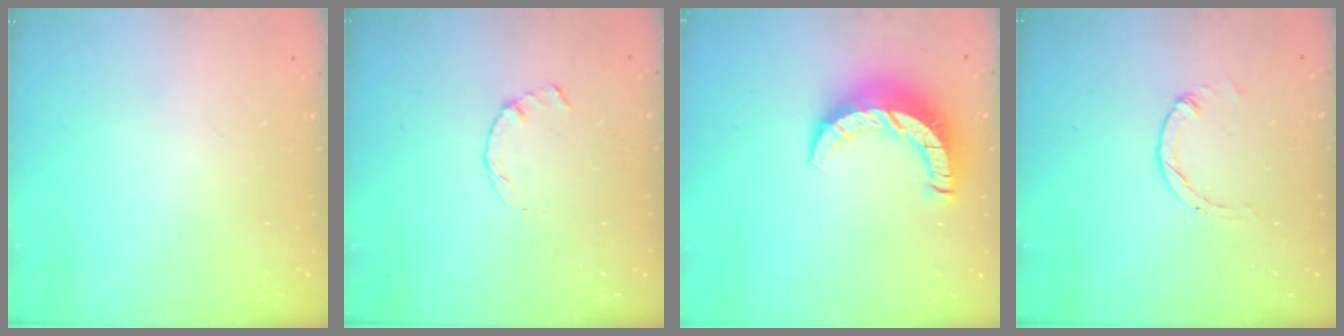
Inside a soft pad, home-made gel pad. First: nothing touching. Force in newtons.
{"total": 0.8, "press": 0.7, "slide": 0.2}
{"total": 9.7, "press": 9.7, "slide": 0.2}
{"total": 1.2, "press": 1.2, "slide": 0.3}